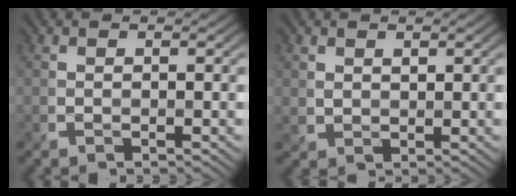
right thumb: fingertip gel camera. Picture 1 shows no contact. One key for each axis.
{"total": 1.5, "fx": 1.0, "fy": 1.0, "fz": 0.4, "tx": -0.016, "ty": -0.006, "tz": 0.024}